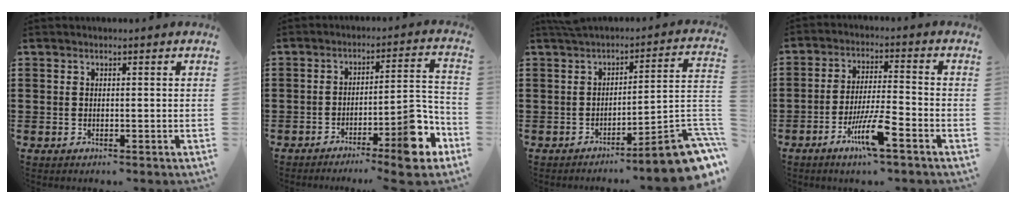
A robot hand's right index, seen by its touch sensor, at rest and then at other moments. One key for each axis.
{"total": 9.5, "fx": -5.4, "fy": 2.0, "fz": 7.6, "tx": -0.109, "ty": 0.007, "tz": -0.092}
{"total": 9.2, "fx": -4.9, "fy": 0.7, "fz": 7.8, "tx": -0.105, "ty": -0.003, "tz": -0.095}
{"total": 7.9, "fx": -4.4, "fy": 0.9, "fz": 6.5, "tx": -0.136, "ty": -0.007, "tz": -0.084}